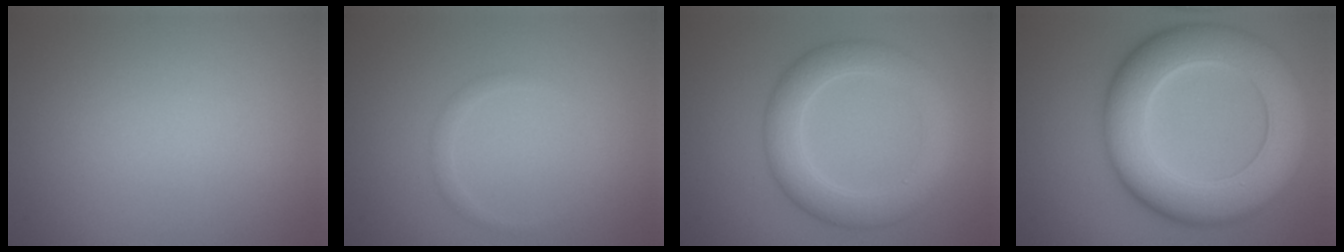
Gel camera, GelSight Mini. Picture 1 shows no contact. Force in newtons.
{"total": 0.9, "press": 0.9, "slide": 0.0}
{"total": 5.2, "press": 5.2, "slide": 0.2}
{"total": 10.9, "press": 10.9, "slide": 0.4}